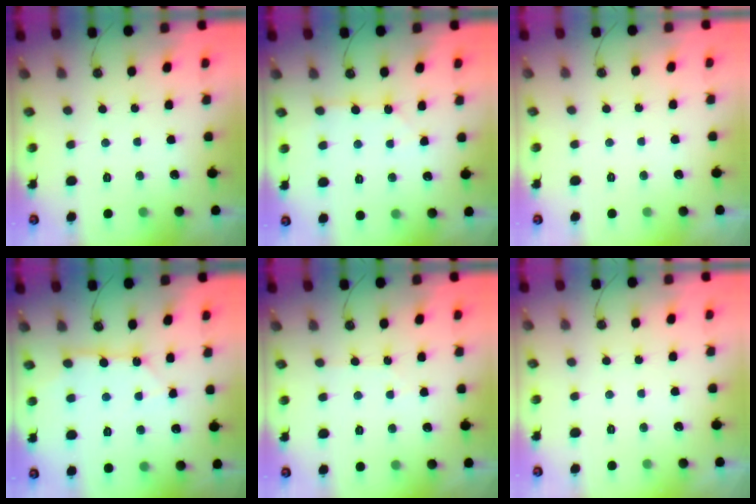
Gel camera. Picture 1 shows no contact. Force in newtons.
{"total": 3.5, "press": 3.5, "slide": 0.4}
{"total": 0.0}
{"total": 6.1, "press": 6.0, "slide": 0.6}
{"total": 2.4, "press": 2.4, "slide": 0.4}
{"total": 0.0}